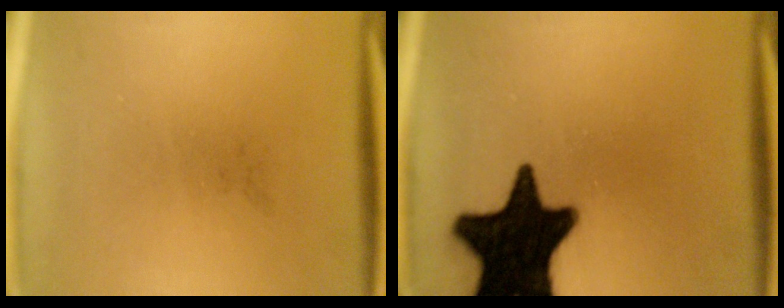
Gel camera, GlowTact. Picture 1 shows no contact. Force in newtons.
{"total": 19.2}